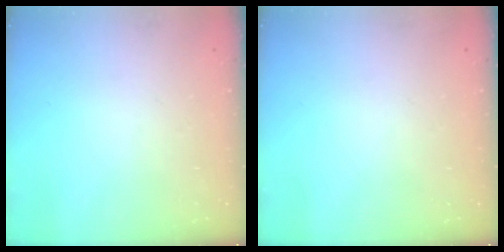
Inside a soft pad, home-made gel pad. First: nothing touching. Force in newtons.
{"total": 0.0}